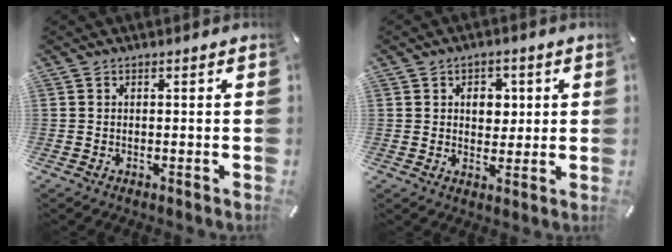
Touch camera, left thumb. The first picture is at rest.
{"total": 5.3, "force": [1.1, 4.3, 2.9], "torque": [-0.028, -0.006, 0.009]}